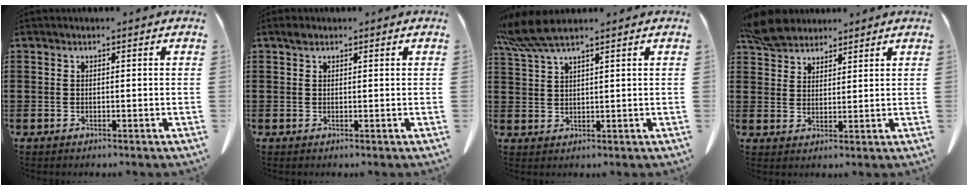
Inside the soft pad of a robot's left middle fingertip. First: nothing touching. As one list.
[{"total": 1.0, "force": [0.7, 0.6, 0.5], "torque": [-0.013, 0.004, 0.012]}, {"total": 6.1, "force": [5.0, 0.5, 3.6], "torque": [-0.089, -0.008, 0.090]}, {"total": 5.9, "force": [5.3, 2.1, 1.5], "torque": [-0.049, -0.001, 0.103]}]